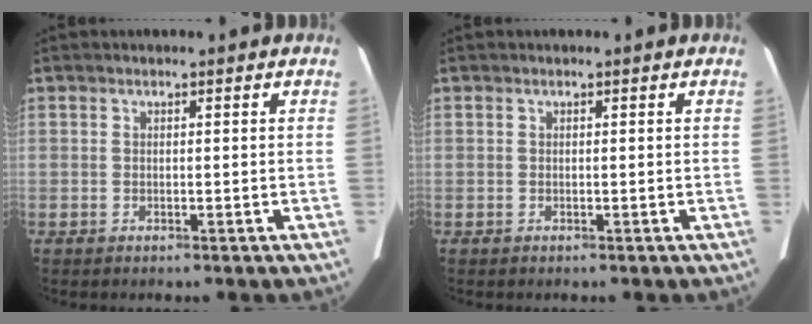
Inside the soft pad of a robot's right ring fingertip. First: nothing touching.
{"total": 0.0}